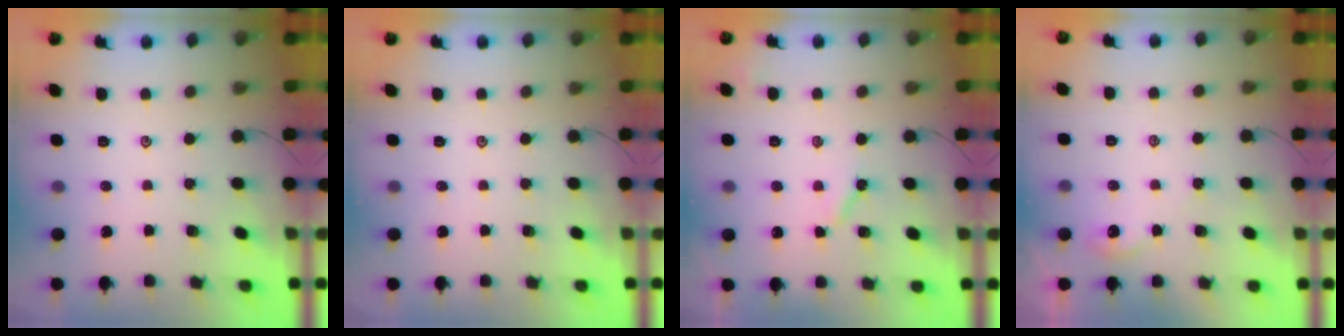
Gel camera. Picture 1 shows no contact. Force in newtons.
{"total": 0.0}
{"total": 5.8, "press": 5.8, "slide": 0.4}
{"total": 2.2, "press": 2.2, "slide": 0.4}